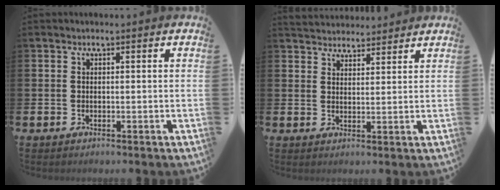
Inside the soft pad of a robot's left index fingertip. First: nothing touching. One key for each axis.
{"total": 3.7, "fx": 3.5, "fy": 0.9, "fz": -0.2, "tx": -0.006, "ty": -0.019, "tz": 0.065}